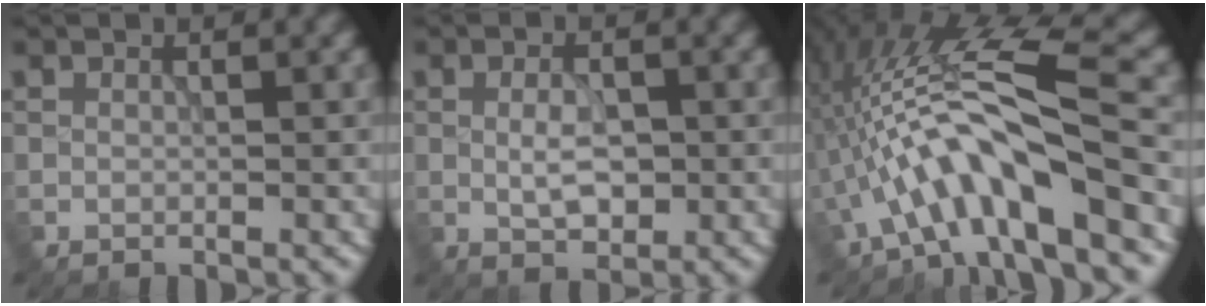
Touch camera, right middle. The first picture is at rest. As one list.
[{"total": 3.0, "force": [-0.2, 1.7, 2.5], "torque": [-0.045, 0.000, -0.002]}, {"total": 9.9, "force": [-3.8, 2.3, 8.8], "torque": [-0.153, 0.022, -0.068]}]